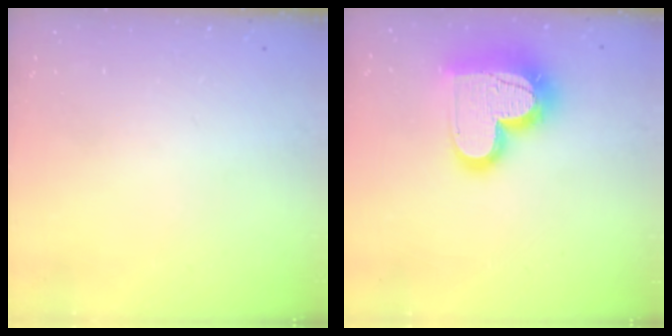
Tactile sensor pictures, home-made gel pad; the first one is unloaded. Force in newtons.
{"total": 21.0, "press": 21.0, "slide": 1.7}